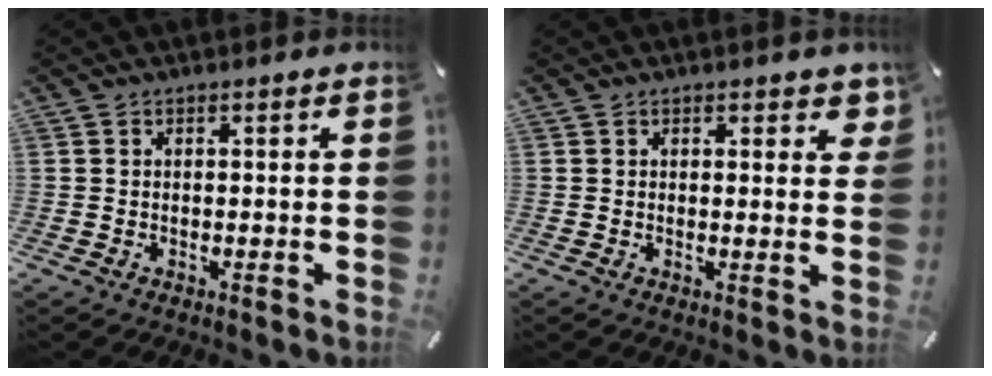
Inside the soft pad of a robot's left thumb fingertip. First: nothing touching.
{"total": 2.7, "force": [1.6, 1.6, 1.5], "torque": [-0.009, -0.003, 0.023]}